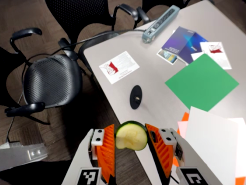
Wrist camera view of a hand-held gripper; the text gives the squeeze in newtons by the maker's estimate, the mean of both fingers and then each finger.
{"total": 5.3, "left": 5.0, "right": 5.6}